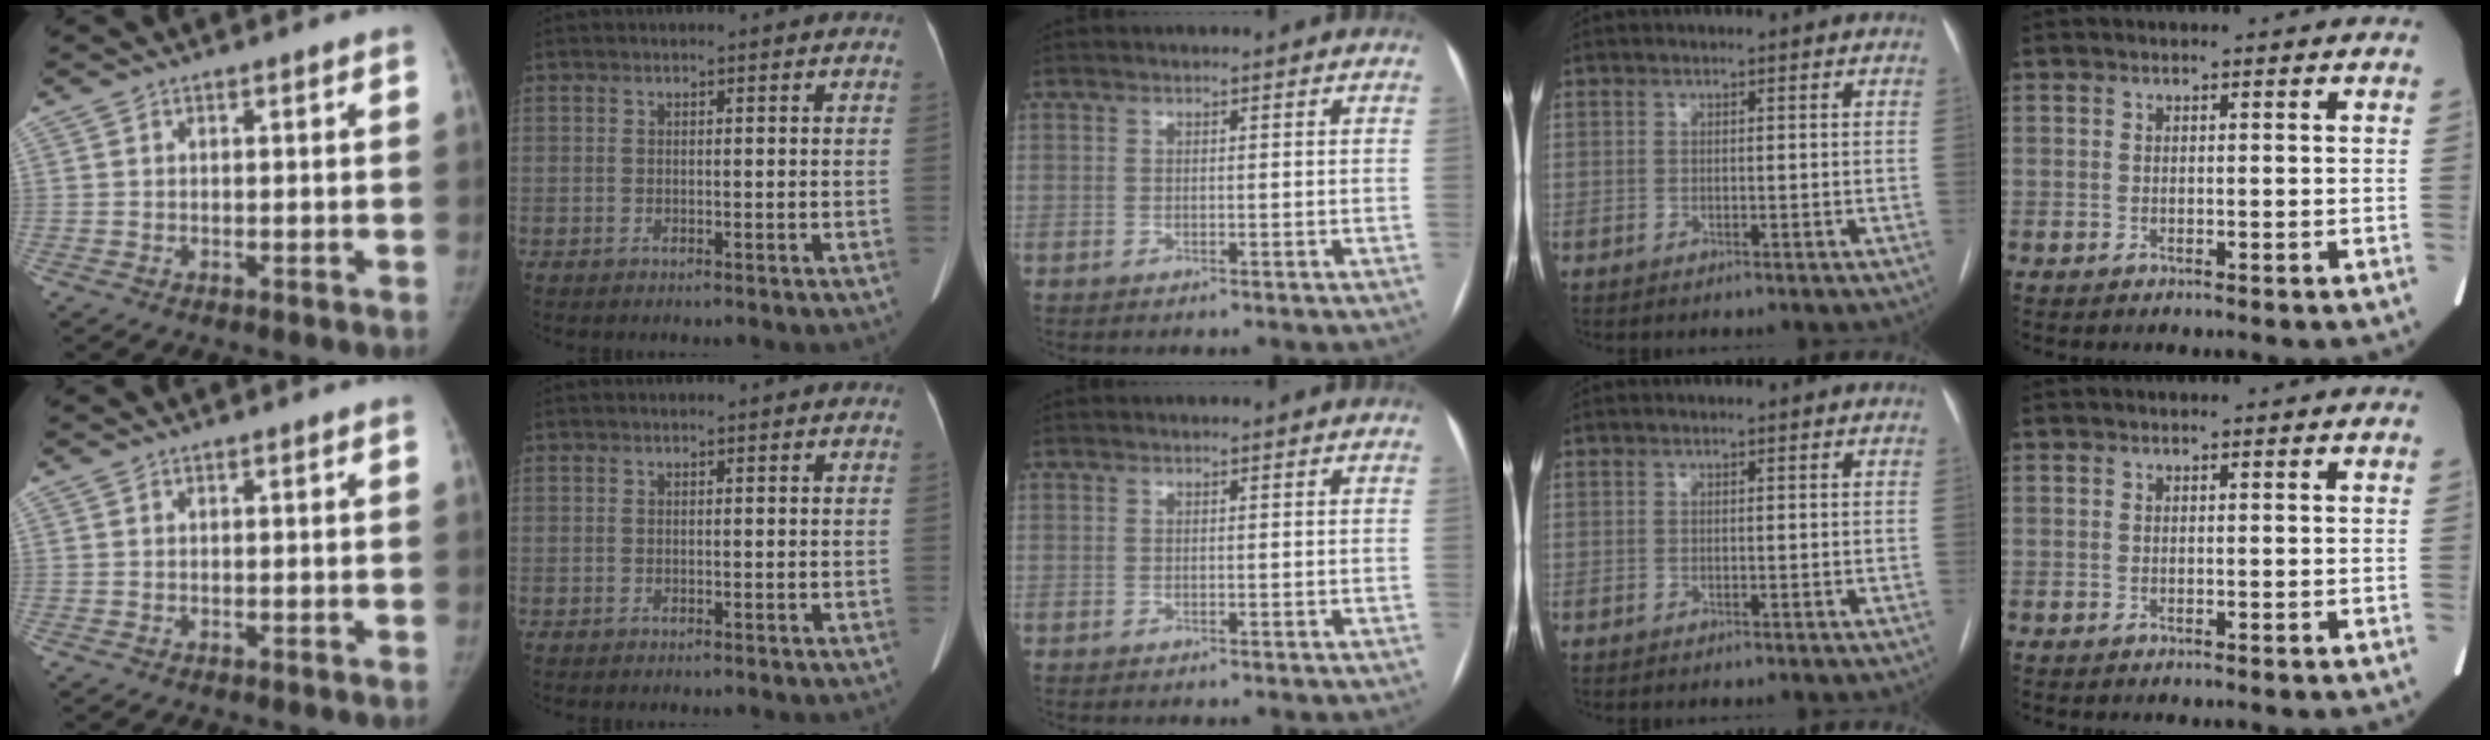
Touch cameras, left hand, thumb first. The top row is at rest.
{}